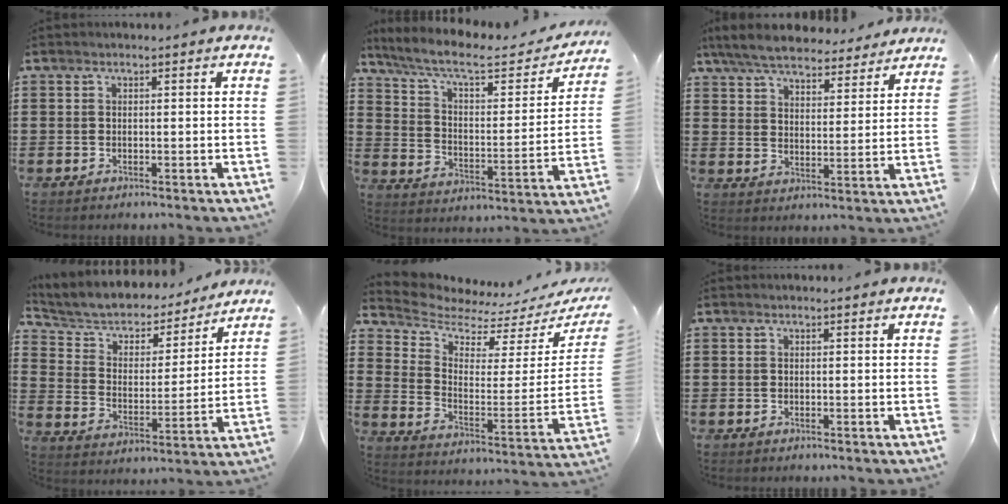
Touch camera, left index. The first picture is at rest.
{"total": 8.3, "force": [6.5, 1.7, 4.8], "torque": [-0.120, -0.036, 0.109]}
{"total": 6.8, "force": [6.4, 1.1, 2.1], "torque": [-0.069, -0.027, 0.115]}
{"total": 4.8, "force": [4.2, 2.1, 0.8], "torque": [-0.047, -0.033, 0.064]}
{"total": 4.5, "force": [4.2, 1.3, 1.0], "torque": [-0.051, -0.041, 0.066]}
{"total": 0.0}